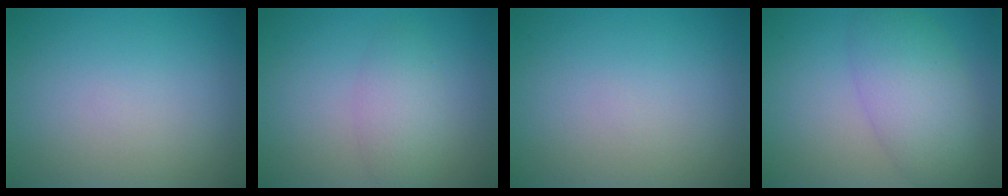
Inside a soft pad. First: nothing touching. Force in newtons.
{"total": 2.7, "press": 2.7, "slide": 0.1}
{"total": 0.0}
{"total": 5.7, "press": 5.7, "slide": 0.2}